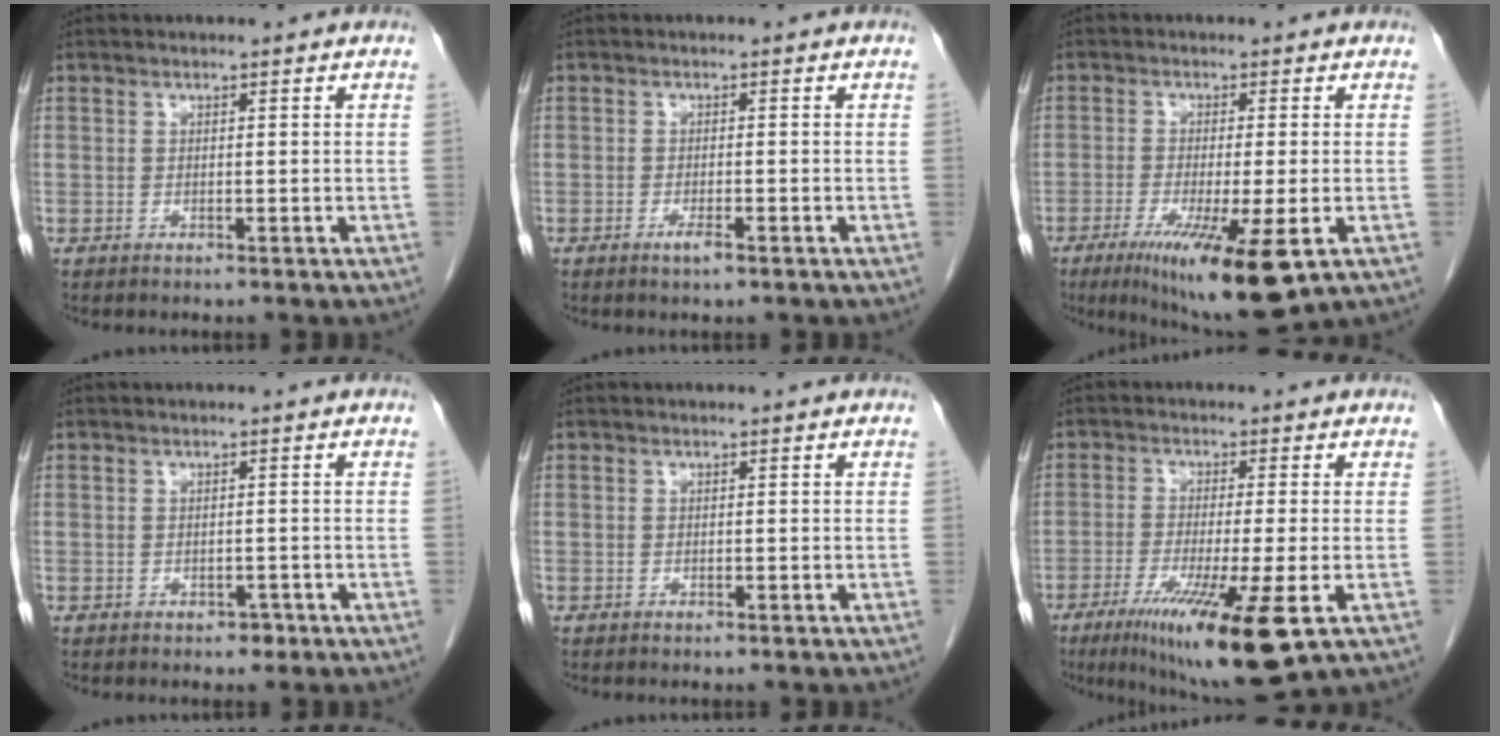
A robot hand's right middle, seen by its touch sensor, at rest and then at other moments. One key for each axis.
{"total": 1.8, "fx": -1.1, "fy": 0.3, "fz": 1.4, "tx": -0.025, "ty": -0.001, "tz": -0.017}
{"total": 11.9, "fx": -5.9, "fy": 1.0, "fz": 10.3, "tx": -0.154, "ty": -0.034, "tz": -0.091}
{"total": 1.1, "fx": -0.7, "fy": 0.8, "fz": 0.5, "tx": -0.006, "ty": 0.002, "tz": -0.006}
{"total": 0.0}
{"total": 13.5, "fx": -6.6, "fy": 0.4, "fz": 11.8, "tx": -0.185, "ty": -0.042, "tz": -0.104}